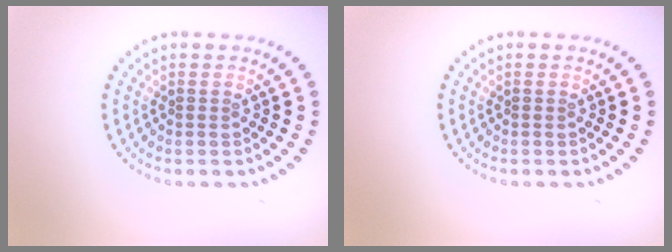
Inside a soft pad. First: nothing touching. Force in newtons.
{"total": 0.0}